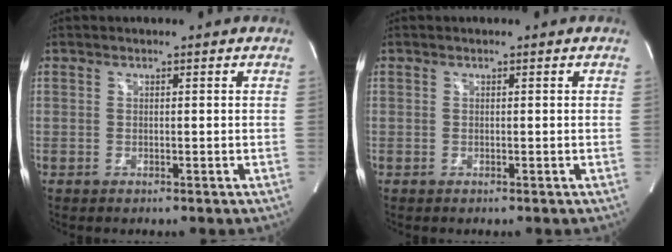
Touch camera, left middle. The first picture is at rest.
{"total": 0.0}